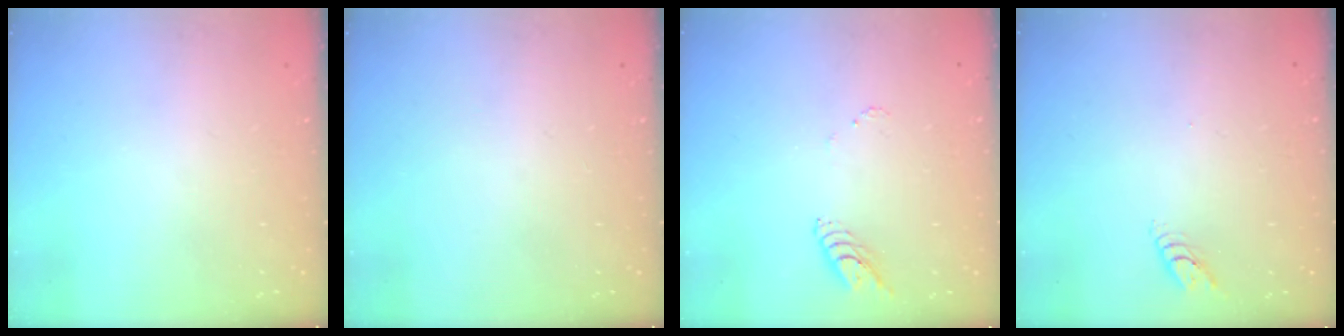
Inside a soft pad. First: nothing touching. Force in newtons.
{"total": 0.0}
{"total": 5.6, "press": 5.6, "slide": 0.2}
{"total": 3.6, "press": 3.5, "slide": 0.3}